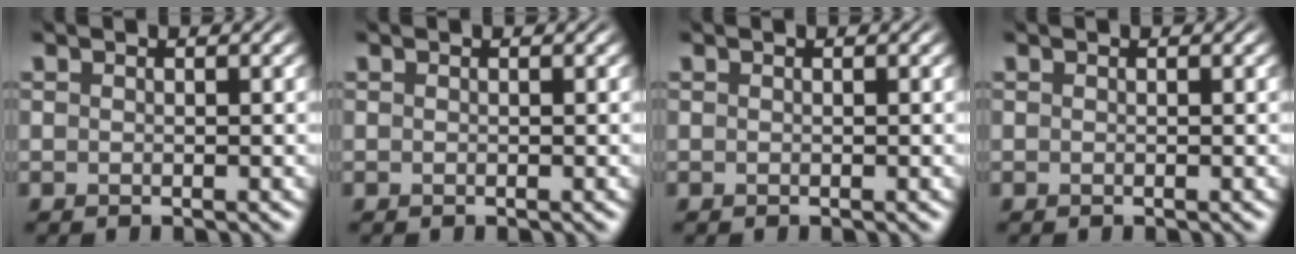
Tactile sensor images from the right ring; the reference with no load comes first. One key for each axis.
{"total": 0.0}
{"total": 0.0}
{"total": 0.0}